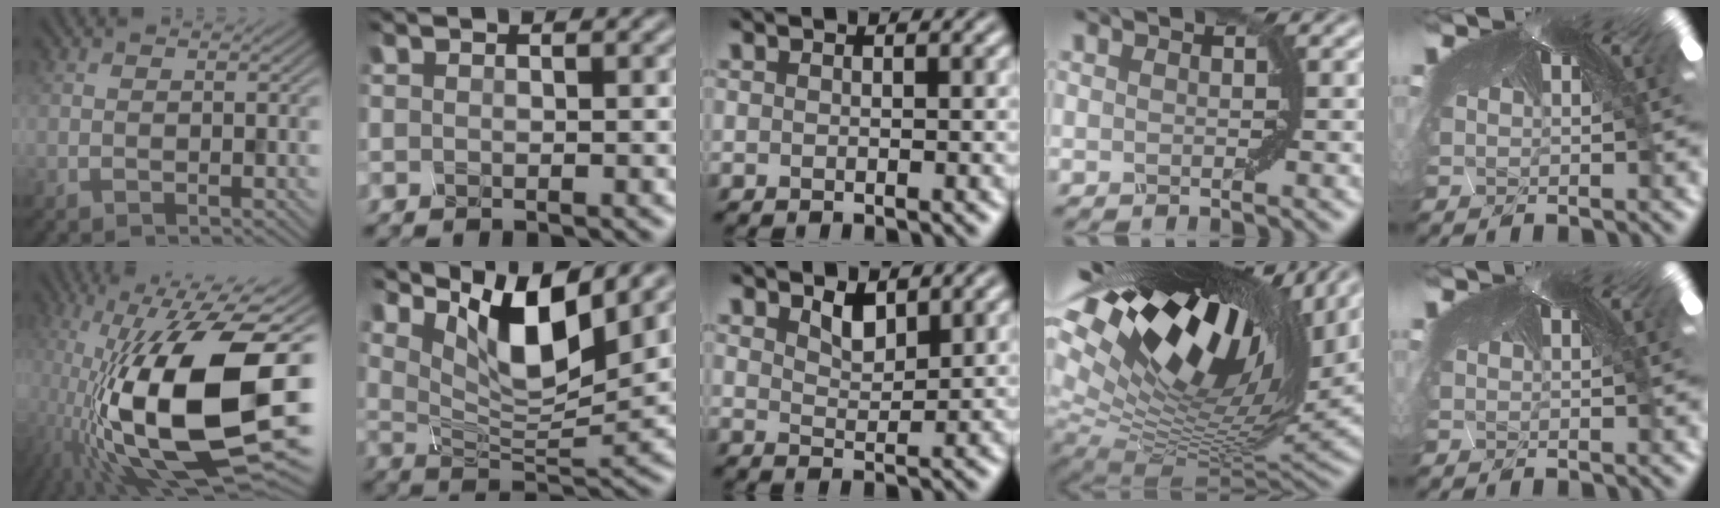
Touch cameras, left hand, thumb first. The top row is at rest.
{"thumb": {"total": 19.7, "force": [-4.7, 7.9, 17.5], "torque": [-0.346, -0.014, -0.077]}, "index": {"total": 8.5, "force": [4.2, 2.8, 6.8], "torque": [-0.120, -0.007, 0.082]}, "middle": {"total": 1.8, "force": [1.7, 0.4, 0.6], "torque": [-0.014, 0.002, 0.036]}, "ring": {"total": 19.1, "force": [9.5, 8.4, 14.3], "torque": [-0.266, 0.022, 0.173]}}